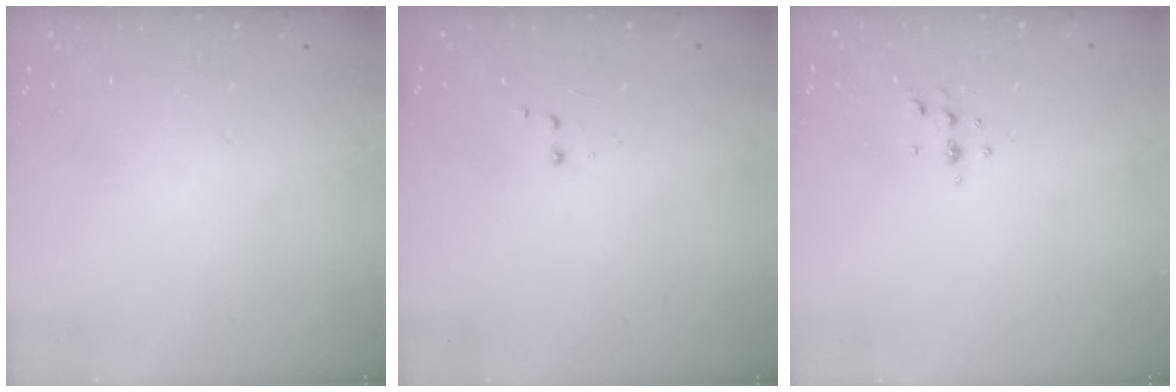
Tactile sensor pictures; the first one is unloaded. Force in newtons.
{"total": 2.0, "press": 1.8, "slide": 0.9}
{"total": 4.1, "press": 3.7, "slide": 1.8}